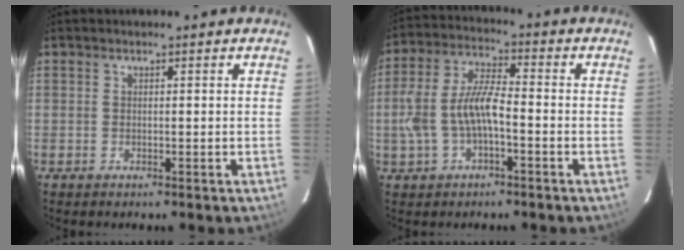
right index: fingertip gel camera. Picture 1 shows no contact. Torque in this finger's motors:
{"motor_torque": [0.39, -0.13, 0.61, 0.15]}